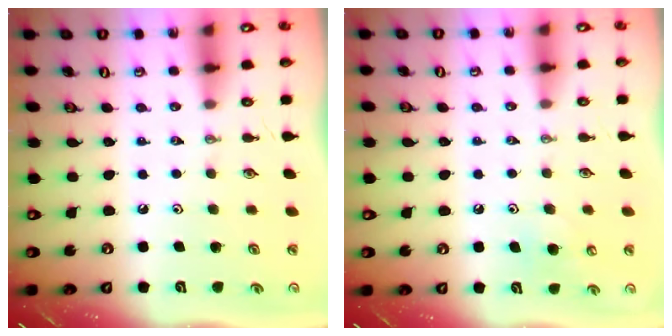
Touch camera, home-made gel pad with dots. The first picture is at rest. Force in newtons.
{"total": 6.4, "press": 6.3, "slide": 0.8}